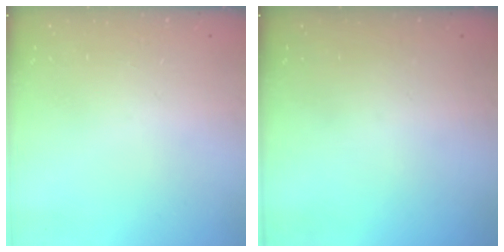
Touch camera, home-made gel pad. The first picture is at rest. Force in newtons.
{"total": 0.0}